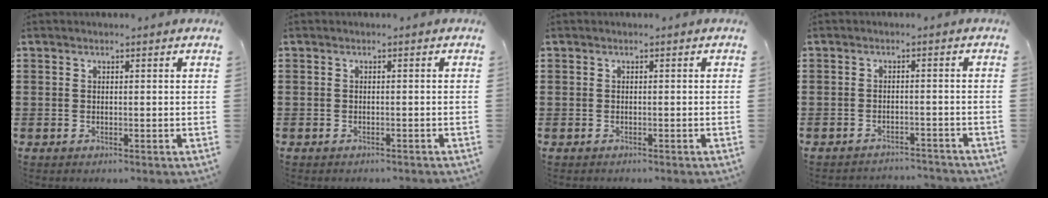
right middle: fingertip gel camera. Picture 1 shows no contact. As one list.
[{"total": 0.7, "force": [-0.6, 0.2, 0.1], "torque": [-0.004, 0.000, -0.013]}, {"total": 0.7, "force": [-0.5, 0.5, -0.1], "torque": [0.002, 0.005, -0.012]}, {"total": 2.3, "force": [-2.3, 0.2, 0.0], "torque": [-0.007, 0.001, -0.050]}]